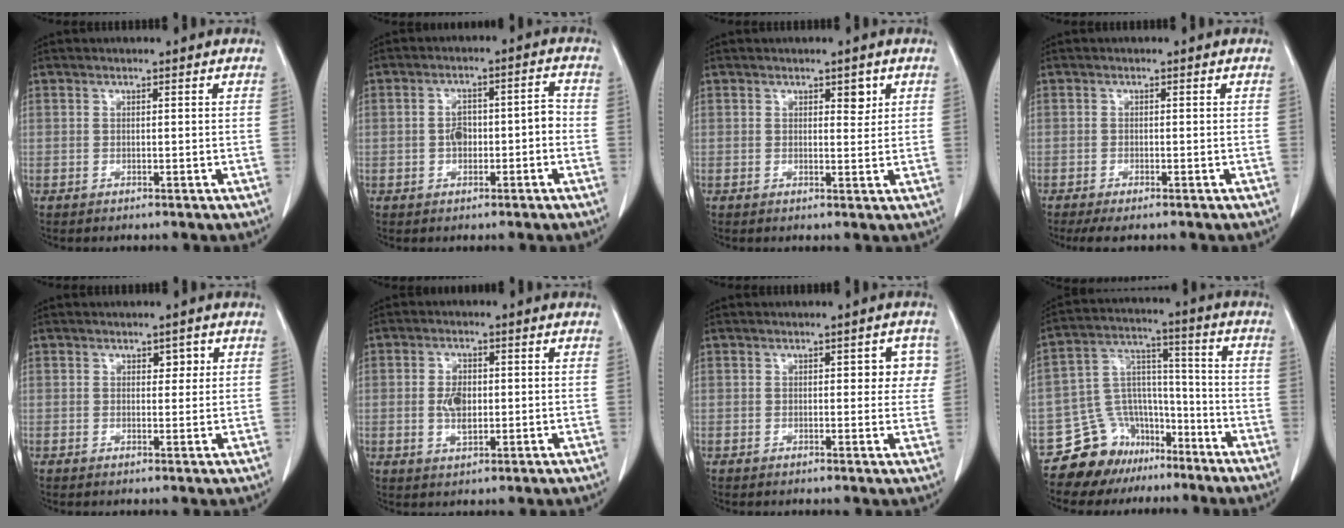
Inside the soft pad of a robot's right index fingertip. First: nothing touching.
{"total": 5.3, "force": [-1.1, 2.5, 4.5], "torque": [-0.075, 0.028, -0.015]}
{"total": 2.0, "force": [1.1, 1.0, 1.4], "torque": [-0.014, -0.004, 0.016]}
{"total": 3.1, "force": [-2.4, 0.7, 1.9], "torque": [-0.029, -0.009, -0.032]}
{"total": 1.7, "force": [0.7, 1.1, 1.2], "torque": [-0.010, 0.001, 0.009]}
{"total": 4.4, "force": [-0.1, 2.4, 3.7], "torque": [-0.074, 0.001, 0.000]}
{"total": 3.0, "force": [0.7, 0.8, 2.7], "torque": [-0.030, 0.002, 0.006]}
{"total": 11.7, "force": [-8.6, 7.8, 1.3], "torque": [-0.023, 0.081, -0.138]}